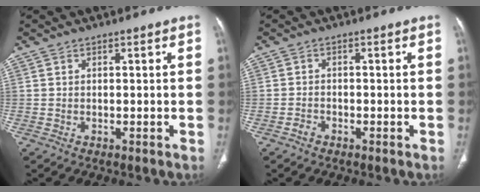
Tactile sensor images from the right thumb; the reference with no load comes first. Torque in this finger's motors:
{"motor_torque": [0.21, 0.02, -0.26, -0.12, -0.02]}